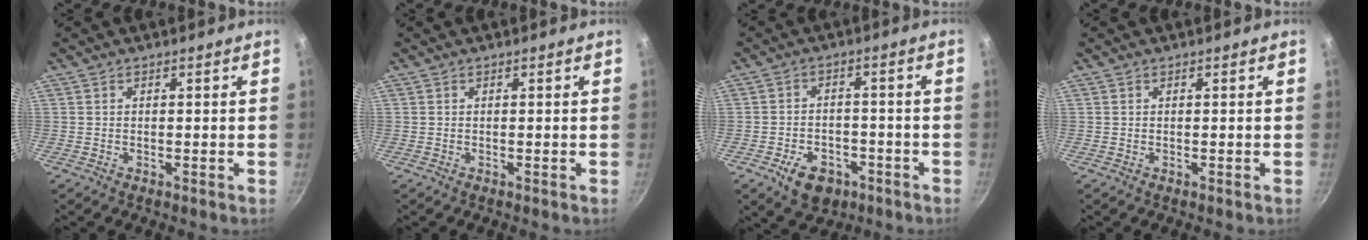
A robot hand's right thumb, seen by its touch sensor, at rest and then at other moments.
{"total": 0.0}
{"total": 8.4, "force": [-4.3, 5.7, 4.4], "torque": [-0.048, 0.026, -0.057]}
{"total": 0.0}